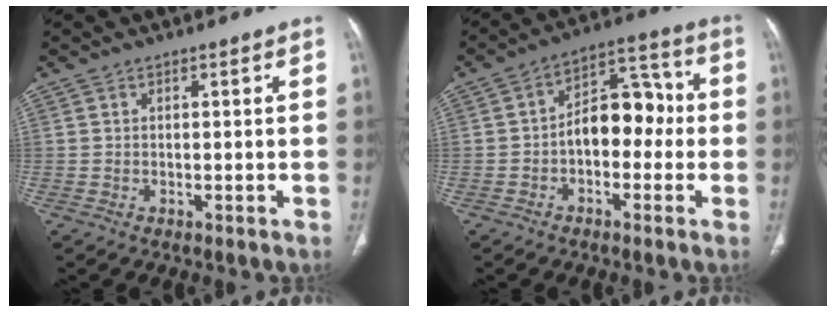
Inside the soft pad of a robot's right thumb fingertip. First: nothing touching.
{"total": 10.5, "force": [-1.3, 6.7, 8.0], "torque": [-0.086, 0.042, -0.033]}